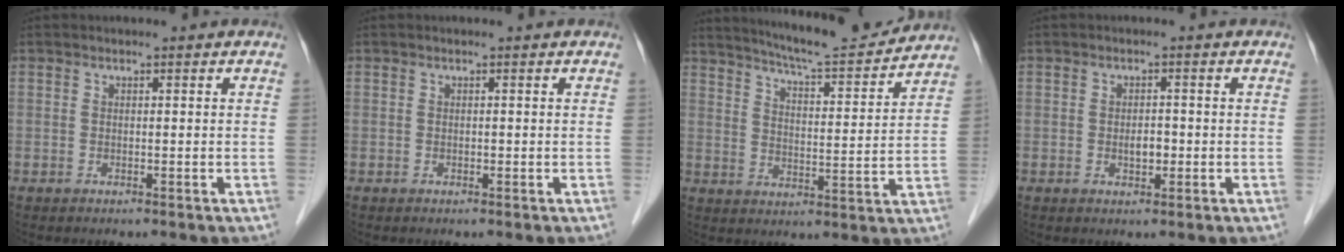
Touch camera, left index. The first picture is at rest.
{"total": 0.0}
{"total": 14.1, "force": [13.3, 0.5, 4.7], "torque": [-0.079, -0.004, 0.191]}
{"total": 2.0, "force": [-0.4, 1.1, 1.7], "torque": [-0.029, 0.002, -0.004]}